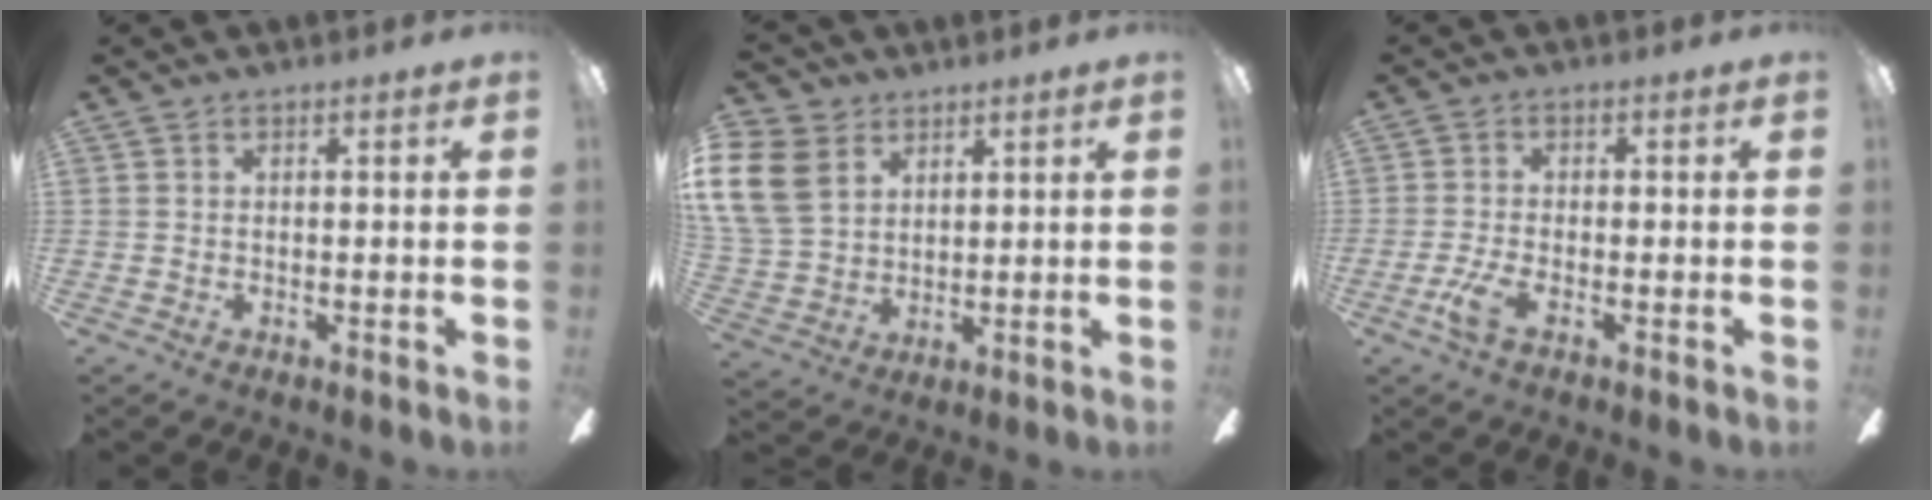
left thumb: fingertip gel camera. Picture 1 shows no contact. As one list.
[{"total": 14.5, "force": [6.0, 11.1, 7.2], "torque": [-0.173, -0.005, 0.120]}, {"total": 5.0, "force": [-2.3, 1.7, 4.1], "torque": [-0.098, -0.003, -0.046]}]